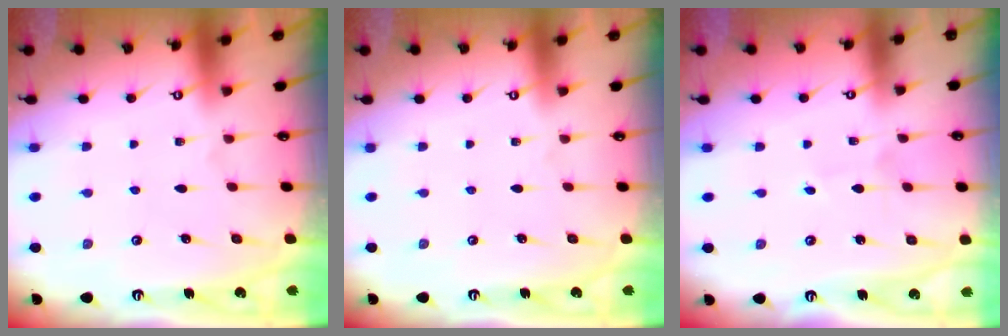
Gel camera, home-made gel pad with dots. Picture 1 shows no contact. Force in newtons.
{"total": 0.0}
{"total": 0.5, "press": 0.5, "slide": 0.0}